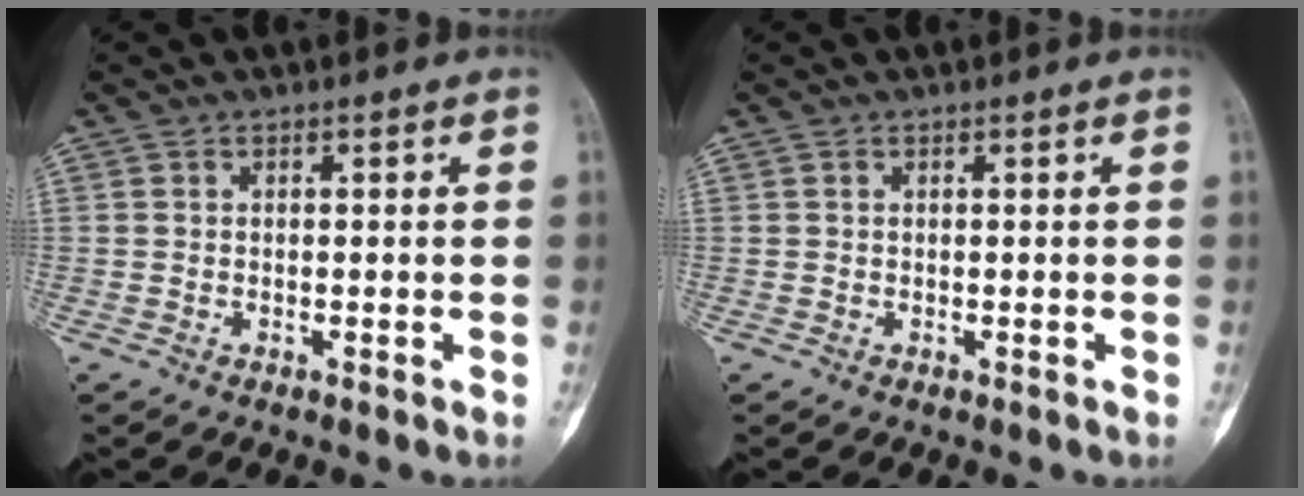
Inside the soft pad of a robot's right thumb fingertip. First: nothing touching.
{"total": 0.0}